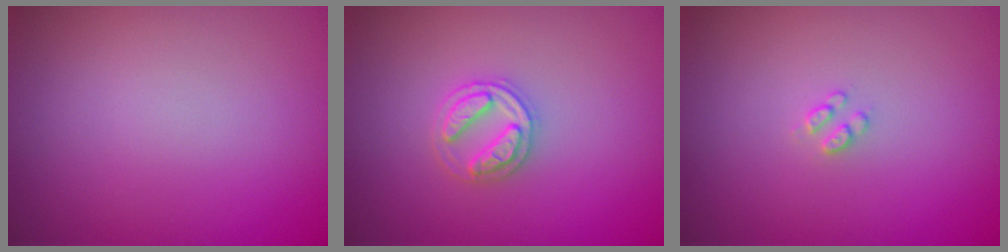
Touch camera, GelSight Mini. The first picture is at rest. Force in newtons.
{"total": 2.6, "press": 2.5, "slide": 0.5}
{"total": 1.0, "press": 0.9, "slide": 0.2}